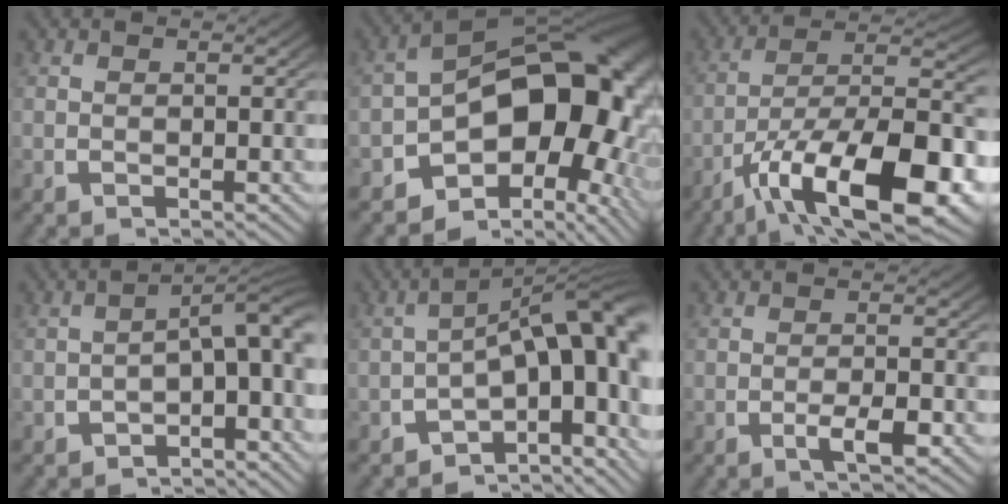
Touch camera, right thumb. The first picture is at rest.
{"total": 19.9, "force": [-1.8, 12.2, 15.7], "torque": [-0.228, -0.038, -0.021]}
{"total": 15.1, "force": [-3.7, 8.1, 12.2], "torque": [-0.215, -0.057, -0.034]}
{"total": 5.8, "force": [-1.7, 2.6, 4.9], "torque": [-0.065, -0.010, -0.019]}
{"total": 12.7, "force": [-2.0, 7.2, 10.3], "torque": [-0.145, -0.022, -0.024]}
{"total": 2.5, "force": [-0.9, 0.9, 2.1], "torque": [-0.035, -0.001, -0.017]}